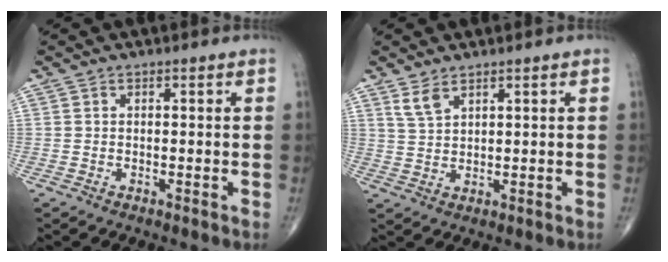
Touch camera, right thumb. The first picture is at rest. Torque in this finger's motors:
{"motor_torque": [-0.39, 0.27, 0.46, 0.19, 0.00]}